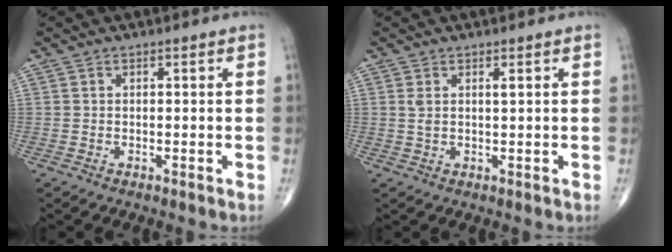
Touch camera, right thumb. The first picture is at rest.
{"total": 1.9, "force": [0.8, 0.5, 1.7], "torque": [-0.035, 0.003, 0.019]}